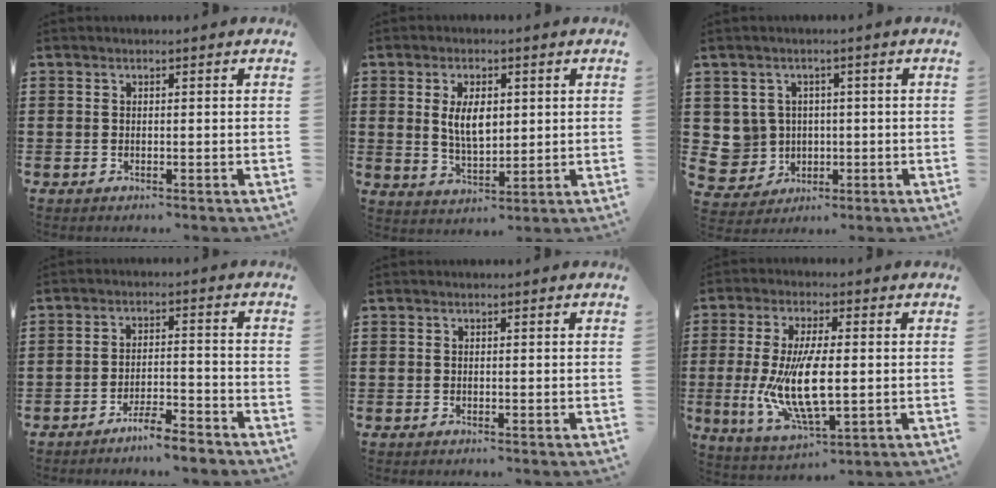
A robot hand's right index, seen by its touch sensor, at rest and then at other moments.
{"total": 5.9, "force": [1.1, 3.0, 5.0], "torque": [-0.087, 0.003, 0.014]}
{"total": 4.6, "force": [0.2, 4.5, 0.5], "torque": [-0.048, 0.005, 0.002]}
{"total": 4.7, "force": [-4.4, 0.1, 1.6], "torque": [-0.034, 0.001, -0.086]}
{"total": 0.0}
{"total": 11.8, "force": [-0.4, 4.6, 10.8], "torque": [-0.227, -0.018, -0.010]}